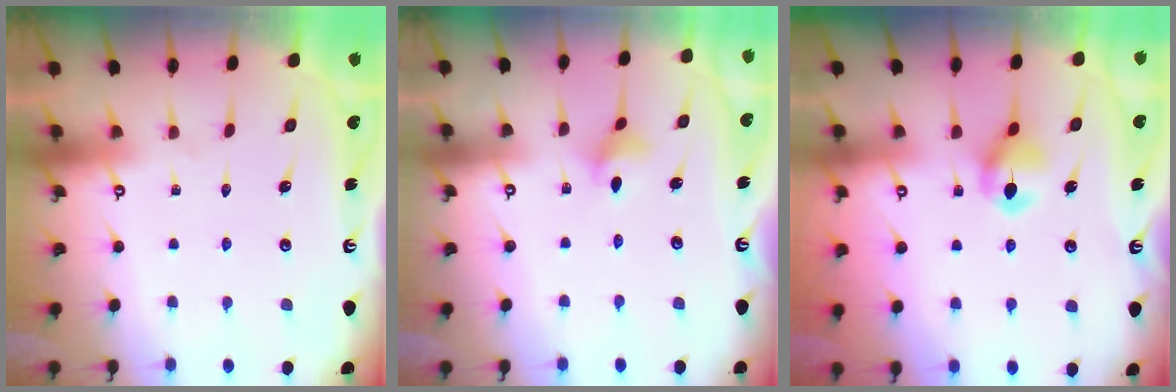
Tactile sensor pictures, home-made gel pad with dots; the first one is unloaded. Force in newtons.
{"total": 3.2, "press": 3.2, "slide": 0.4}
{"total": 6.4, "press": 6.3, "slide": 0.8}